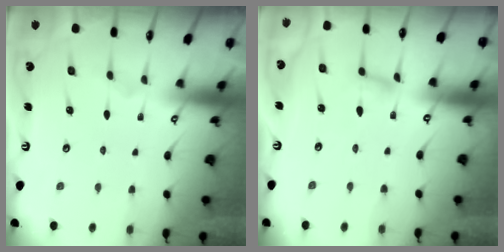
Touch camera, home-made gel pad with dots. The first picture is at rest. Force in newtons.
{"total": 2.8, "press": 2.8, "slide": 0.2}